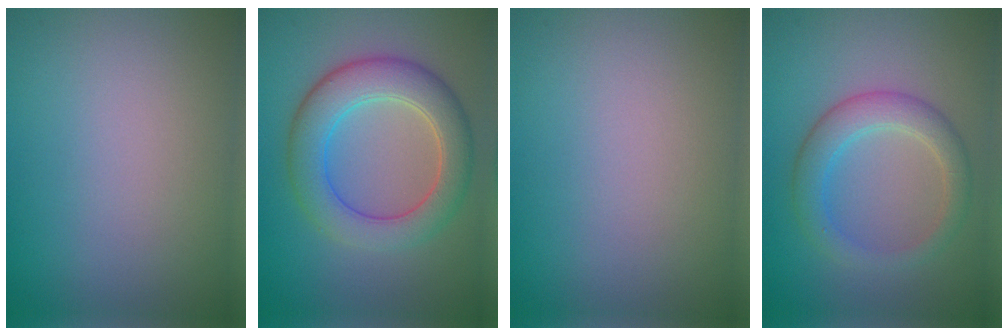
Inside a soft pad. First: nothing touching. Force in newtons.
{"total": 6.2, "press": 6.2, "slide": 0.2}
{"total": 0.0}
{"total": 3.6, "press": 3.5, "slide": 0.2}